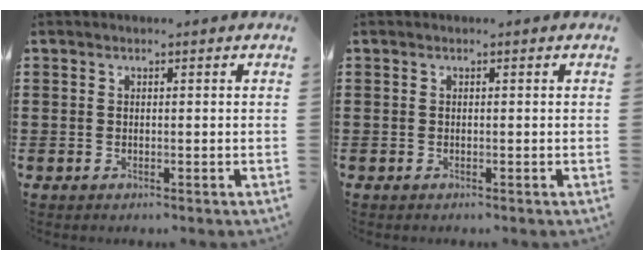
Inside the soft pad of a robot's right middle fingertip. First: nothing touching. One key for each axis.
{"total": 0.0}